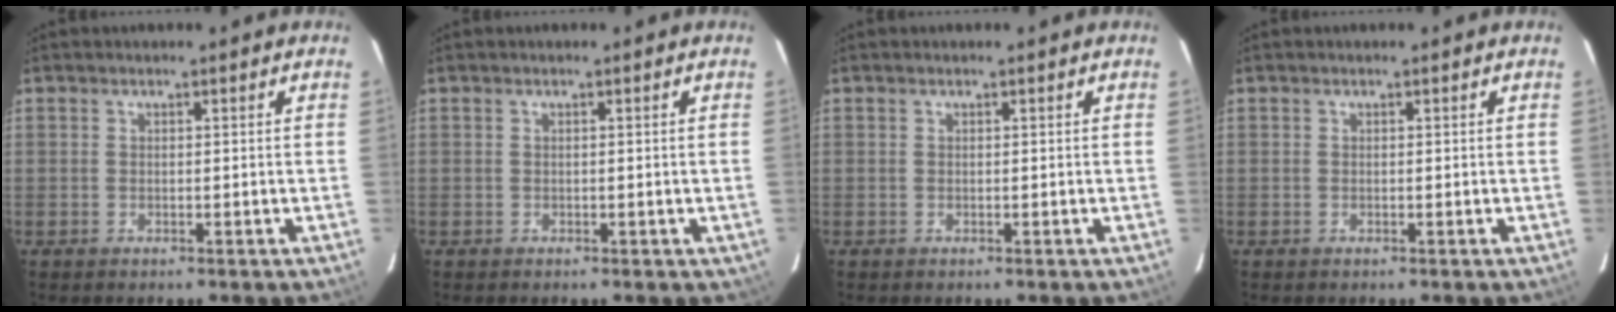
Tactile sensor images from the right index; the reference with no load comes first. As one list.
[{"total": 0.7, "force": [-0.4, 0.6, 0.2], "torque": [0.002, -0.001, -0.001]}, {"total": 0.0}, {"total": 0.0}]